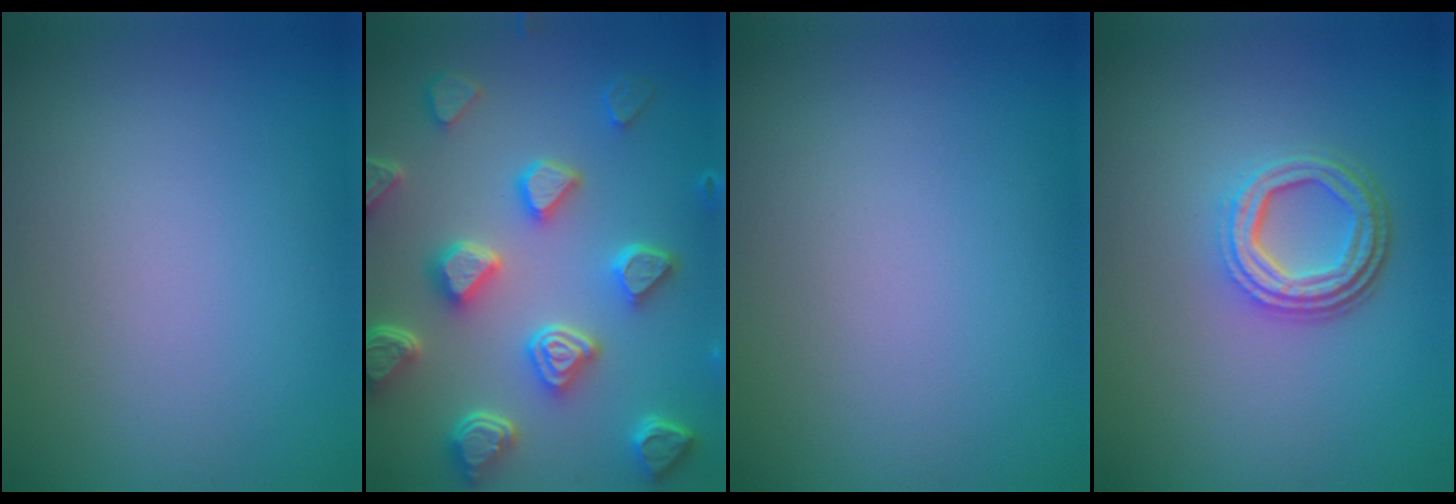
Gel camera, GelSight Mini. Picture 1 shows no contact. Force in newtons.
{"total": 7.5, "press": 6.0, "slide": 4.6}
{"total": 0.0}
{"total": 4.2, "press": 3.2, "slide": 2.8}